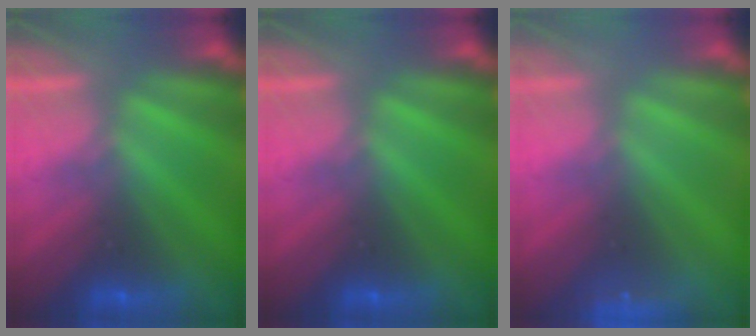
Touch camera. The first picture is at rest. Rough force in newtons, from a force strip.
{"total": 0.0}
{"total": 2.4}